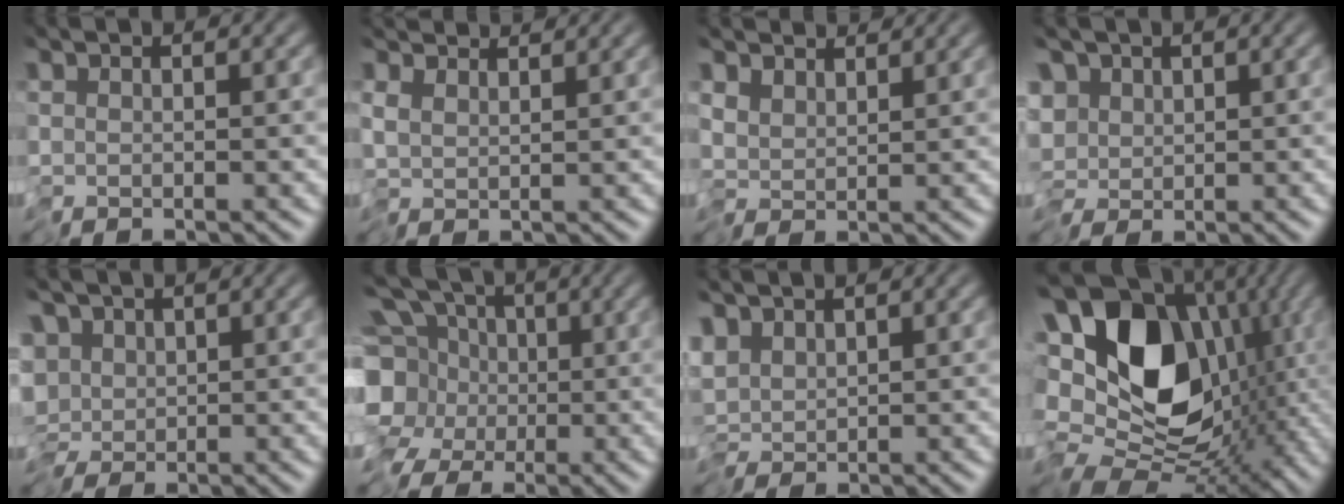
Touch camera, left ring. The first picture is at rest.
{"total": 2.4, "force": [2.0, 0.7, 1.1], "torque": [-0.025, 0.007, 0.033]}
{"total": 2.5, "force": [1.7, 1.4, 1.2], "torque": [-0.023, 0.007, 0.022]}
{"total": 3.0, "force": [-0.4, 2.0, 2.2], "torque": [-0.034, 0.009, -0.018]}
{"total": 5.5, "force": [-0.7, 4.1, 3.7], "torque": [-0.036, 0.010, -0.025]}
{"total": 10.0, "force": [-1.7, 8.5, 5.1], "torque": [-0.104, -0.007, -0.049]}
{"total": 1.6, "force": [0.3, 0.7, 1.4], "torque": [-0.022, 0.005, 0.000]}
{"total": 16.5, "force": [0.3, 12.1, 11.2], "torque": [-0.169, 0.006, 0.012]}